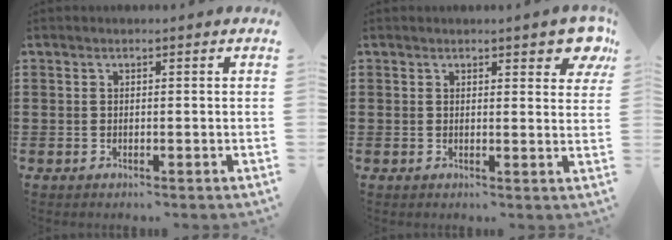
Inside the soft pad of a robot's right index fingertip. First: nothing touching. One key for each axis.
{"total": 3.3, "fx": 2.5, "fy": 1.0, "fz": 1.8, "tx": -0.019, "ty": -0.005, "tz": 0.041}